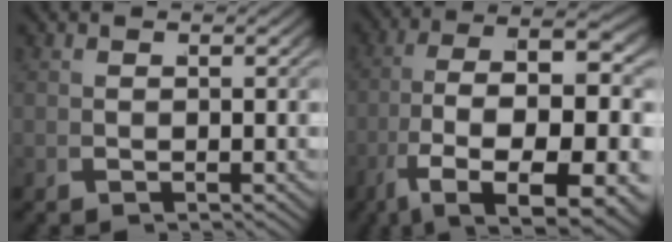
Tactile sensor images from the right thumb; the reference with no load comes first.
{"total": 13.7, "force": [-3.0, 6.3, 11.8], "torque": [-0.242, -0.058, -0.009]}